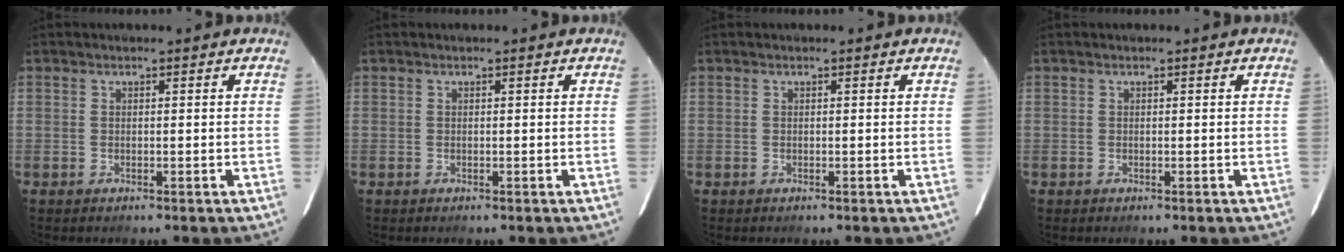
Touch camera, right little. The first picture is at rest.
{"total": 0.0}
{"total": 0.0}
{"total": 0.0}